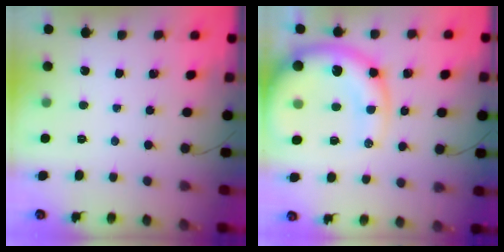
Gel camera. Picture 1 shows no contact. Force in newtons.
{"total": 18.7, "press": 18.2, "slide": 4.3}